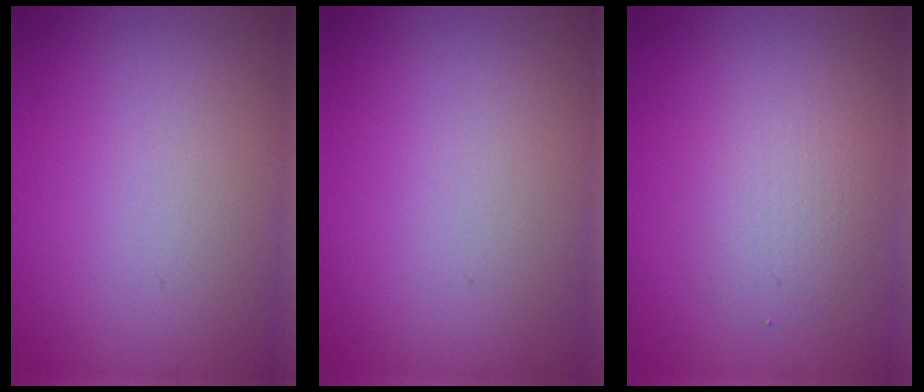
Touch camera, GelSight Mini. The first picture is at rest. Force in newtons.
{"total": 0.0}
{"total": 2.4, "press": 2.4, "slide": 0.0}